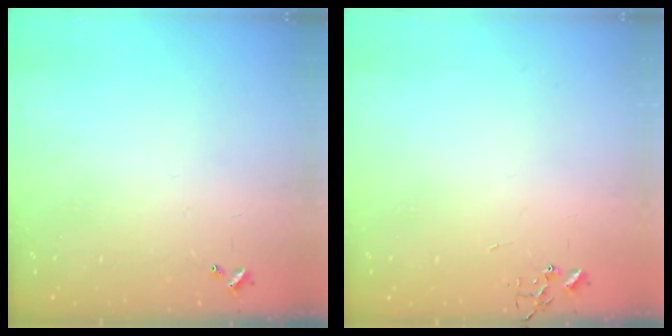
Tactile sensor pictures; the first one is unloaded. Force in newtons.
{"total": 0.0}